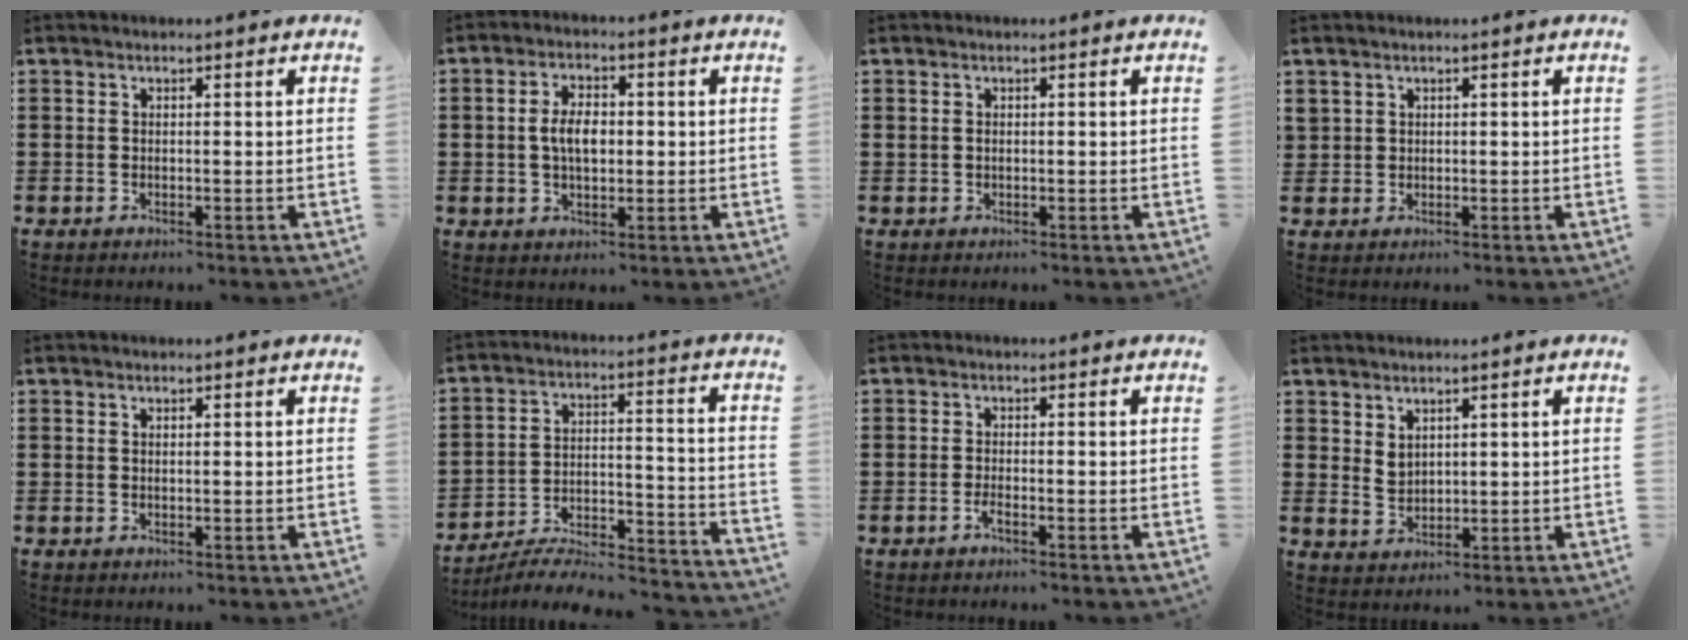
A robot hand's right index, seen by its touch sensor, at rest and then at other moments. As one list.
[{"total": 5.0, "force": [0.1, 2.8, 4.1], "torque": [-0.082, 0.004, -0.005]}, {"total": 0.5, "force": [0.2, 0.4, 0.2], "torque": [-0.006, 0.002, 0.003]}, {"total": 1.4, "force": [1.0, 1.0, 0.0], "torque": [-0.003, 0.005, 0.020]}, {"total": 0.0}, {"total": 6.0, "force": [-5.5, 1.0, 2.1], "torque": [-0.038, -0.002, -0.111]}, {"total": 1.4, "force": [-0.8, 0.1, 1.1], "torque": [-0.028, -0.005, -0.016]}, {"total": 2.6, "force": [2.1, 1.4, 0.5], "torque": [-0.015, 0.004, 0.042]}]